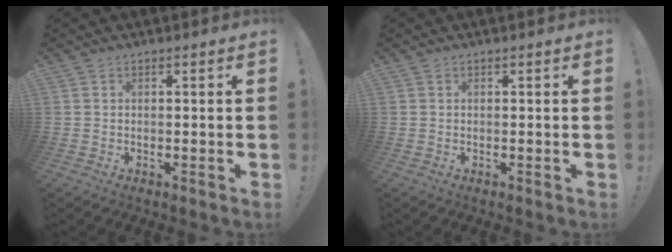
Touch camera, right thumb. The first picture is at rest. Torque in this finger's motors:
{"motor_torque": [0.00, 0.00, 0.00, 0.01, 0.00]}